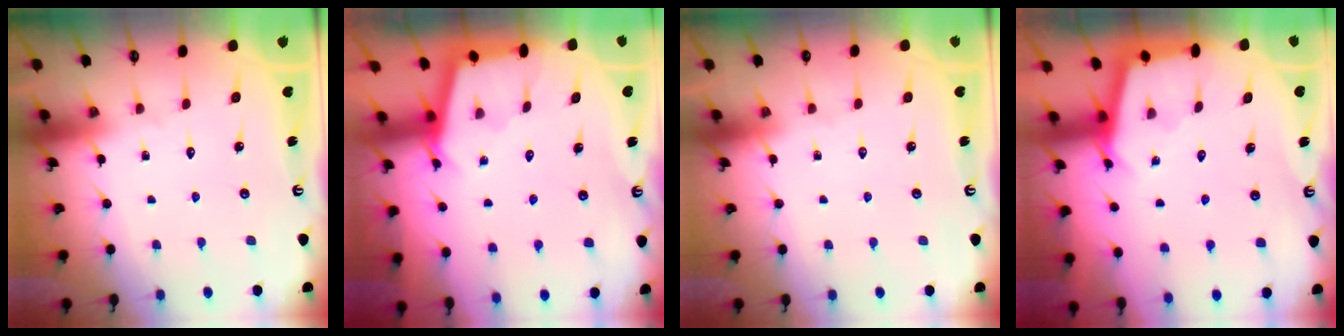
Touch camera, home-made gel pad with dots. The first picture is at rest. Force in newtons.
{"total": 2.5, "press": 2.5, "slide": 0.1}
{"total": 0.0}
{"total": 2.9, "press": 2.9, "slide": 0.3}